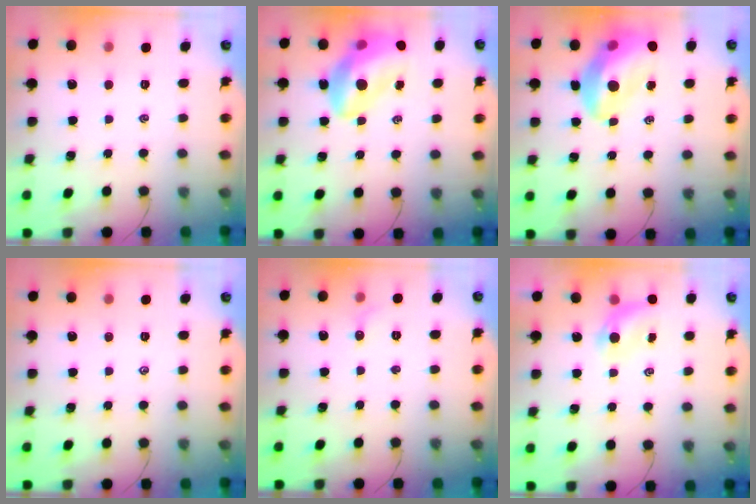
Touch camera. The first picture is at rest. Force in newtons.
{"total": 17.0, "press": 16.4, "slide": 4.6}
{"total": 13.8, "press": 13.4, "slide": 3.4}
{"total": 0.0}
{"total": 3.6, "press": 3.4, "slide": 1.2}
{"total": 5.7, "press": 5.7, "slide": 0.7}